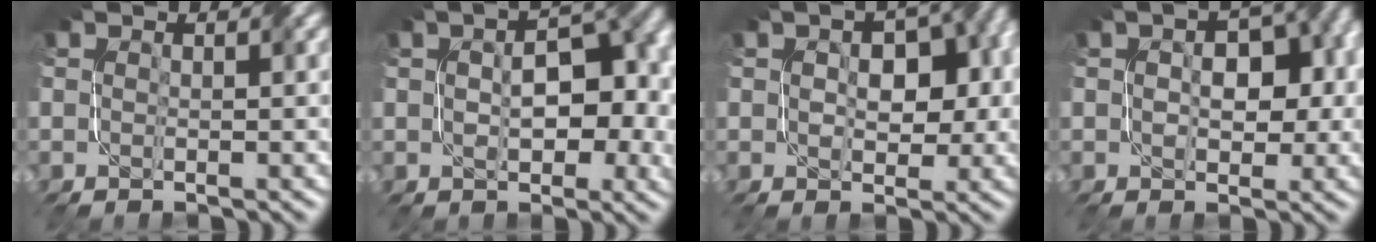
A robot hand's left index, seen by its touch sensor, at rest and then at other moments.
{"total": 6.5, "force": [0.3, 3.8, 5.2], "torque": [-0.075, 0.004, 0.009]}
{"total": 5.7, "force": [0.2, 3.7, 4.3], "torque": [-0.053, 0.002, 0.008]}
{"total": 5.1, "force": [-0.2, 3.3, 3.9], "torque": [-0.043, 0.008, 0.001]}